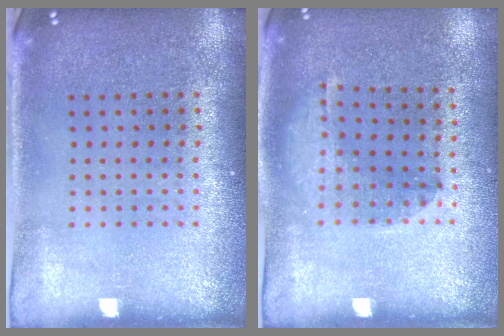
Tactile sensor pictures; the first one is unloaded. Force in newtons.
{"total": 1.0, "press": 1.0, "slide": 0.2}